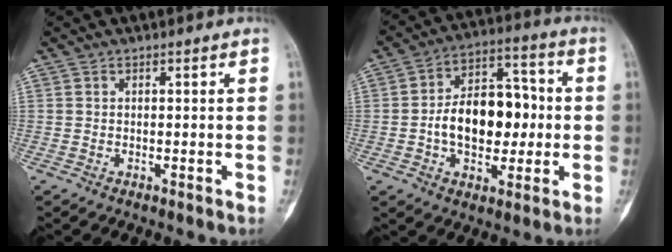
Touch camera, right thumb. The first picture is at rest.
{"total": 15.5, "force": [-1.0, 9.8, 11.9], "torque": [-0.156, 0.036, -0.016]}